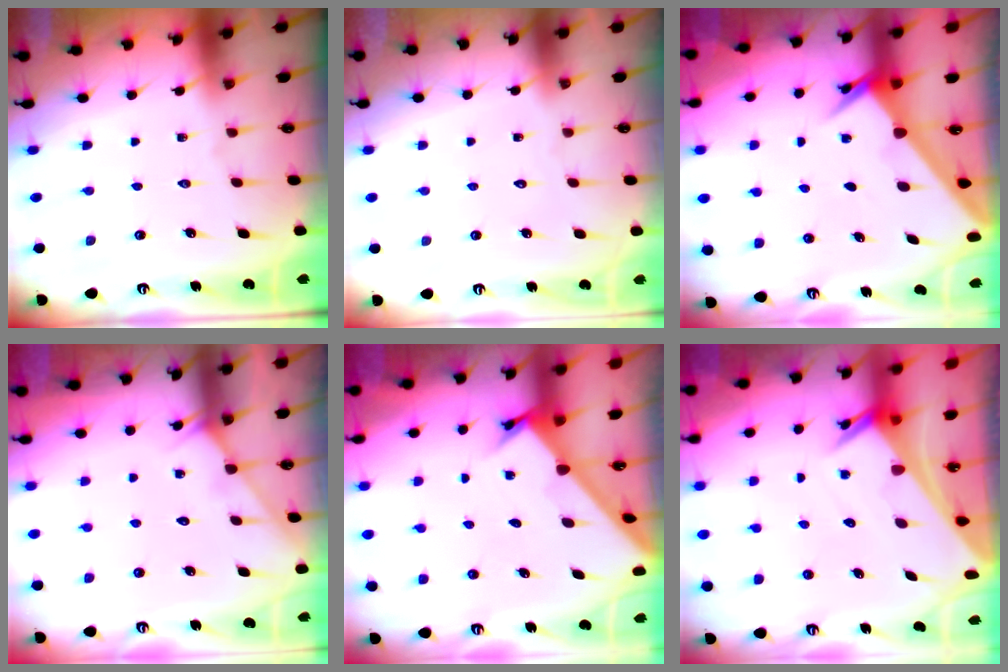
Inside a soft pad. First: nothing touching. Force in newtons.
{"total": 1.6, "press": 1.6, "slide": 0.1}
{"total": 2.6, "press": 2.6, "slide": 0.3}
{"total": 3.0, "press": 3.0, "slide": 0.3}
{"total": 1.9, "press": 1.9, "slide": 0.2}
{"total": 2.9, "press": 2.9, "slide": 0.3}